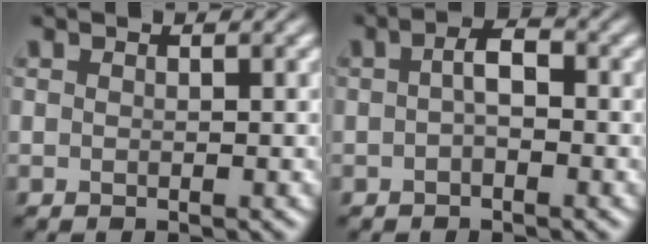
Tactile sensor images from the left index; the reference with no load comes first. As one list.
[{"total": 2.2, "force": [-0.2, 0.9, 2.0], "torque": [-0.036, 0.006, -0.008]}]